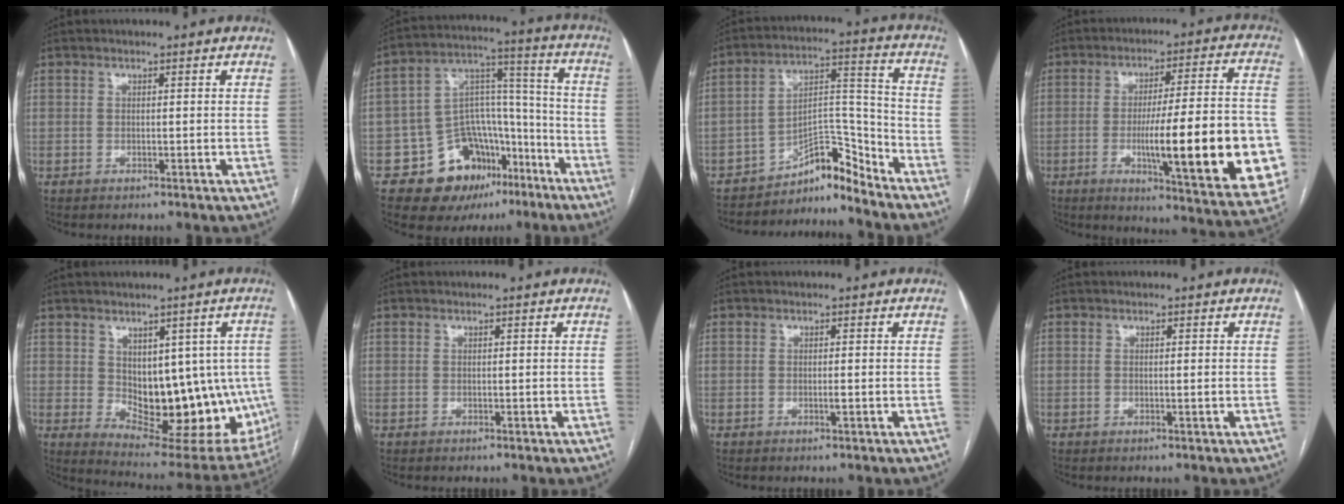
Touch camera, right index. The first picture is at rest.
{"total": 15.0, "force": [-8.8, 10.2, 6.7], "torque": [-0.088, 0.066, -0.128]}
{"total": 7.5, "force": [-7.3, 1.2, 1.1], "torque": [-0.010, 0.062, -0.122]}
{"total": 23.6, "force": [-5.2, 2.9, 22.8], "torque": [-0.260, 0.002, -0.061]}
{"total": 16.0, "force": [-0.6, 8.5, 13.6], "torque": [-0.157, -0.002, 0.017]}
{"total": 0.0}
{"total": 0.7, "force": [-0.2, 0.0, 0.7], "torque": [-0.015, -0.002, -0.003]}
{"total": 0.7, "force": [-0.1, -0.1, 0.7], "torque": [-0.013, -0.002, -0.001]}